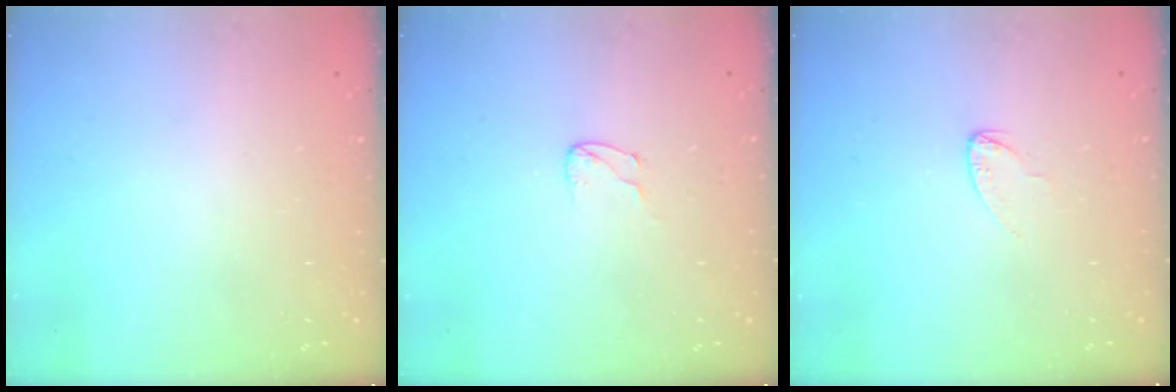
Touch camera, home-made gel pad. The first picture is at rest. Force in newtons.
{"total": 4.4, "press": 4.4, "slide": 0.4}
{"total": 3.2, "press": 3.2, "slide": 0.2}